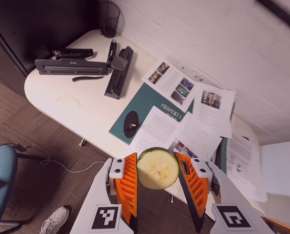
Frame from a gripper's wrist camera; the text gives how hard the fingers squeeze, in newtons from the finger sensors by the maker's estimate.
{"total": 9.1, "left": 9.6, "right": 8.6}